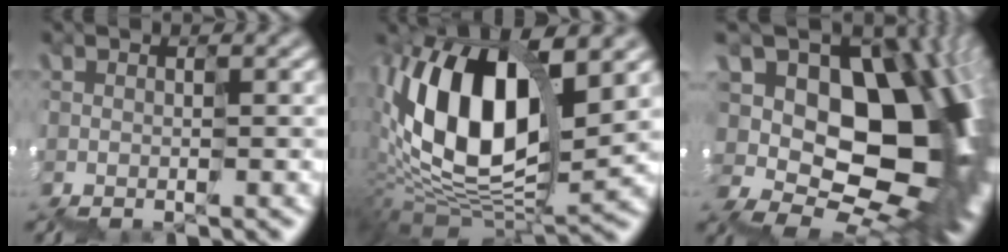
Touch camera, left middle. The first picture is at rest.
{"total": 10.8, "force": [3.7, 5.6, 8.5], "torque": [-0.175, 0.024, 0.064]}
{"total": 16.1, "force": [3.8, 10.8, 11.3], "torque": [-0.165, 0.054, 0.082]}